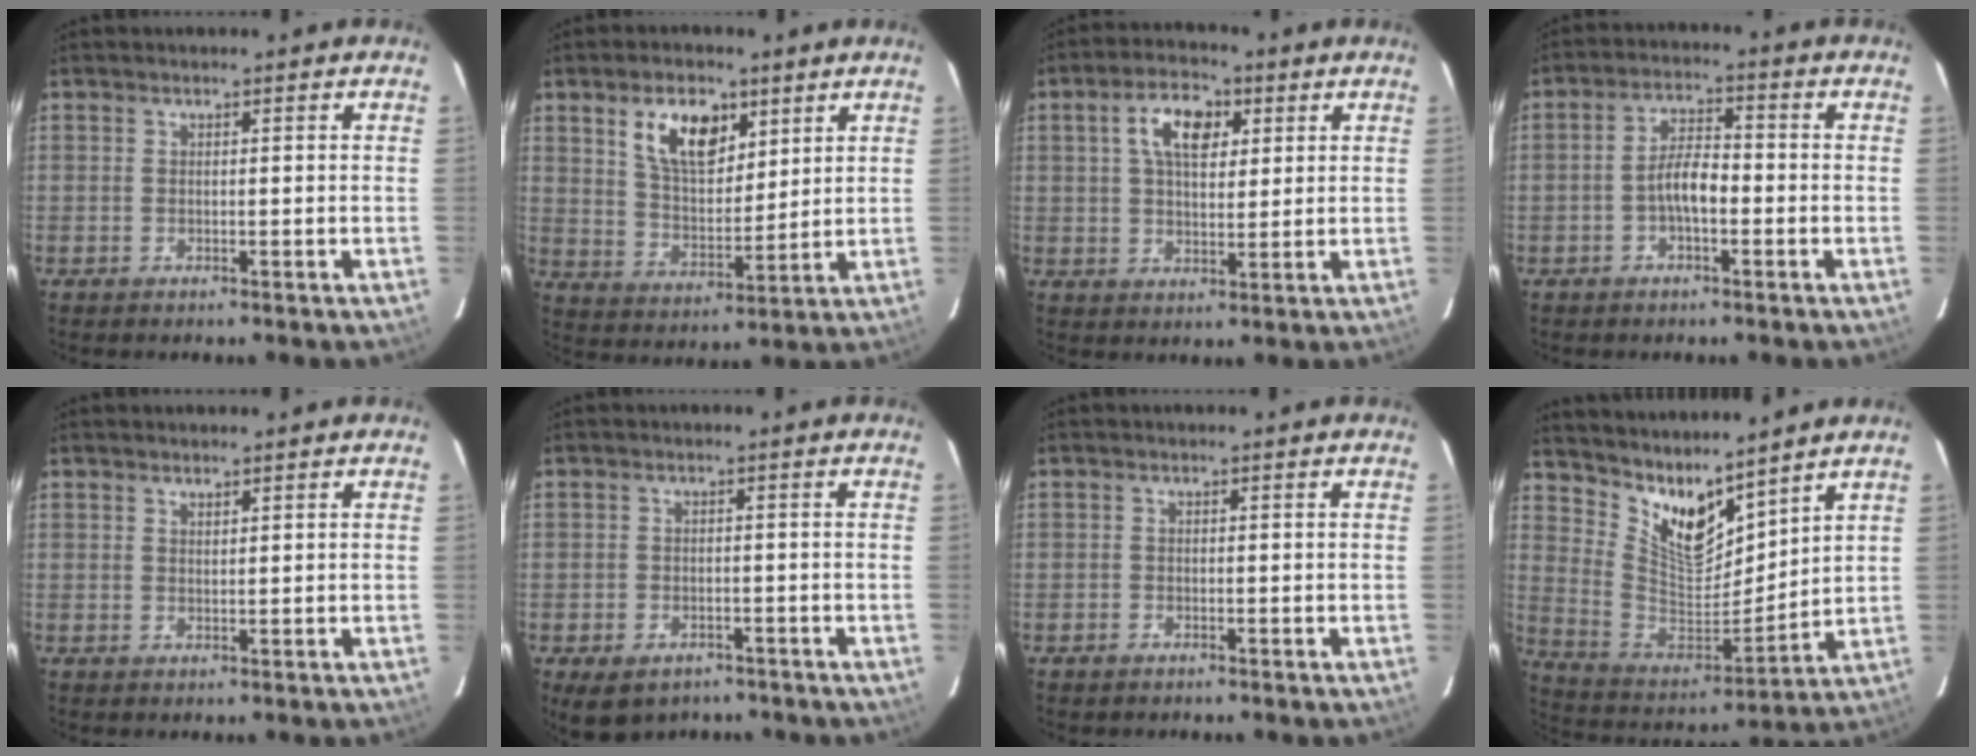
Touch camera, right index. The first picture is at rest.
{"total": 11.2, "force": [5.7, 5.9, 7.6], "torque": [-0.130, 0.010, 0.110]}
{"total": 8.4, "force": [2.9, 4.5, 6.4], "torque": [-0.112, 0.024, 0.051]}
{"total": 5.1, "force": [-1.7, 1.9, 4.4], "torque": [-0.087, 0.014, -0.032]}
{"total": 0.8, "force": [0.7, 0.2, 0.2], "torque": [-0.004, 0.001, 0.014]}
{"total": 7.6, "force": [-5.0, 4.6, 3.4], "torque": [-0.075, -0.009, -0.068]}
{"total": 1.0, "force": [-0.8, 0.6, 0.1], "torque": [-0.006, 0.003, -0.015]}
{"total": 13.0, "force": [10.5, 4.2, 6.3], "torque": [-0.131, -0.018, 0.208]}